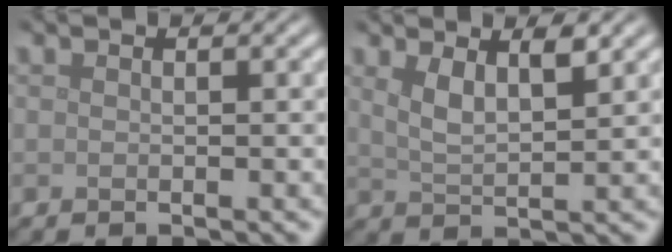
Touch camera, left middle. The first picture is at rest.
{"total": 2.8, "force": [1.6, 0.9, 2.2], "torque": [-0.046, -0.006, 0.031]}